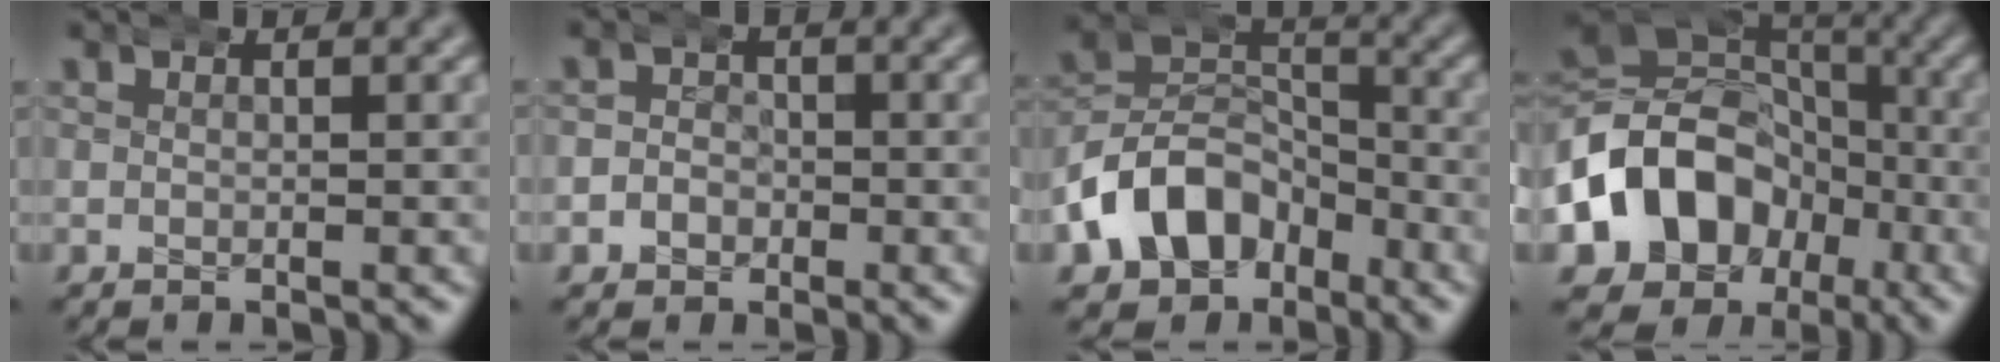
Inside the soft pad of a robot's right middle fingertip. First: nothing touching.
{"total": 2.7, "force": [-1.0, 2.5, 0.0], "torque": [0.004, -0.001, -0.023]}
{"total": 7.6, "force": [-3.3, 6.0, 3.2], "torque": [-0.061, -0.009, -0.057]}
{"total": 16.6, "force": [-2.6, 14.3, 8.1], "torque": [-0.163, -0.041, -0.035]}